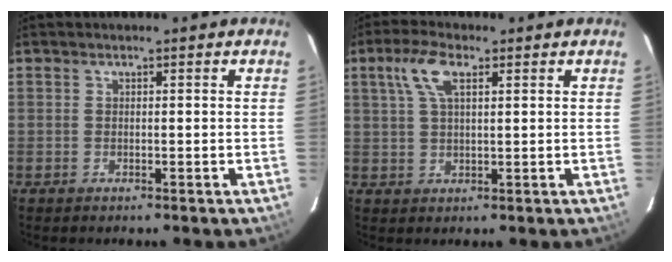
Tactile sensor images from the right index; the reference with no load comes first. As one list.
[{"total": 6.4, "force": [2.8, 2.5, 5.2], "torque": [-0.105, 0.015, 0.054]}]